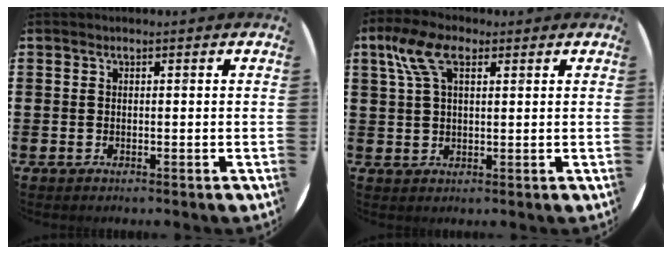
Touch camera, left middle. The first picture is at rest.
{"total": 6.5, "force": [3.2, 3.1, 4.7], "torque": [-0.102, 0.012, 0.057]}